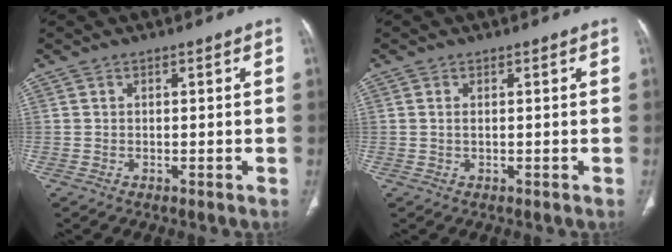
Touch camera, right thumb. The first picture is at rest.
{"total": 0.9, "force": [0.0, 0.4, 0.8], "torque": [-0.021, 0.001, 0.002]}